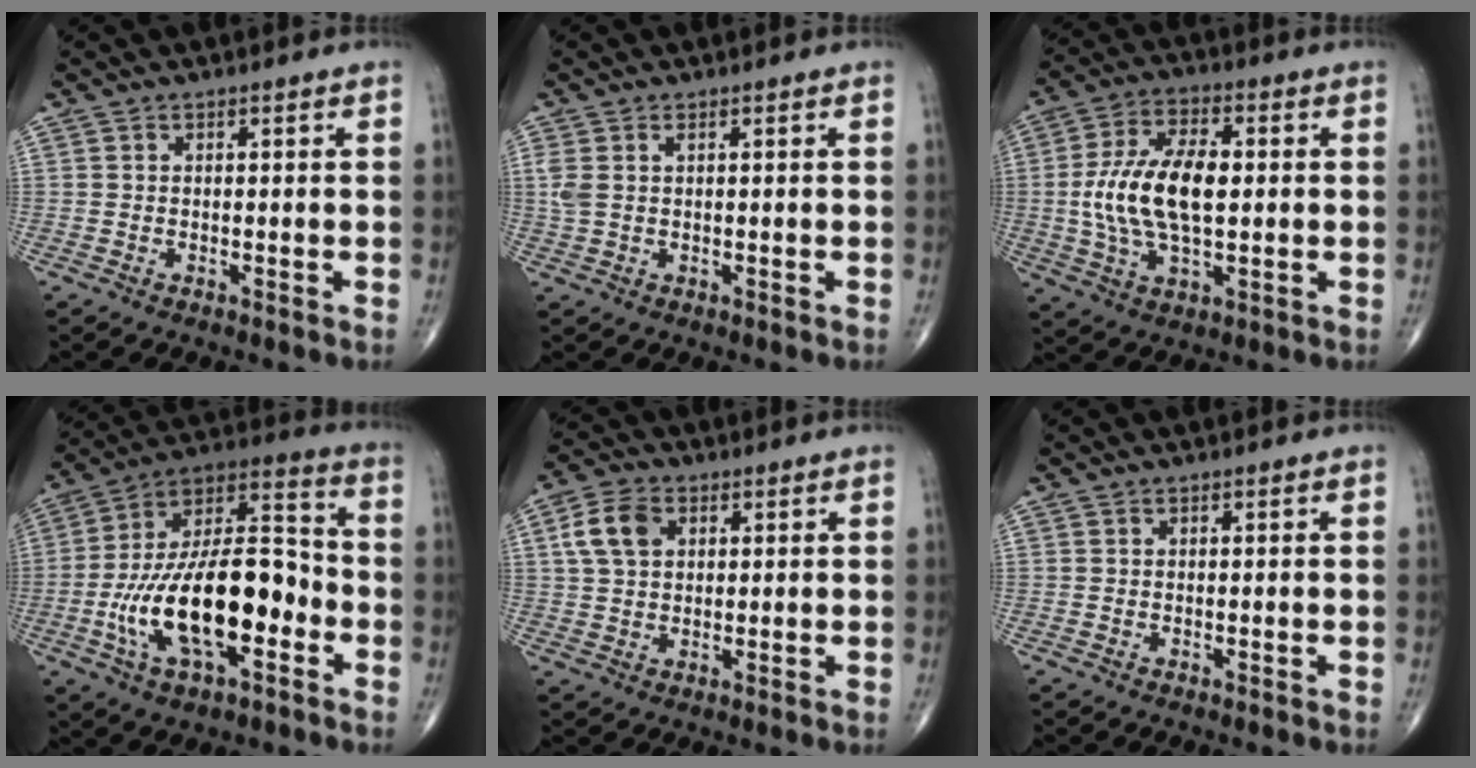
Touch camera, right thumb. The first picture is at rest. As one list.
[{"total": 3.0, "force": [0.9, 1.4, 2.5], "torque": [-0.078, 0.014, 0.024]}, {"total": 14.8, "force": [0.2, 7.3, 12.9], "torque": [-0.254, 0.010, 0.004]}, {"total": 23.1, "force": [-5.8, 10.4, 19.7], "torque": [-0.342, 0.040, -0.099]}, {"total": 7.3, "force": [2.2, 5.0, 4.8], "torque": [-0.088, 0.007, 0.039]}, {"total": 0.0}]